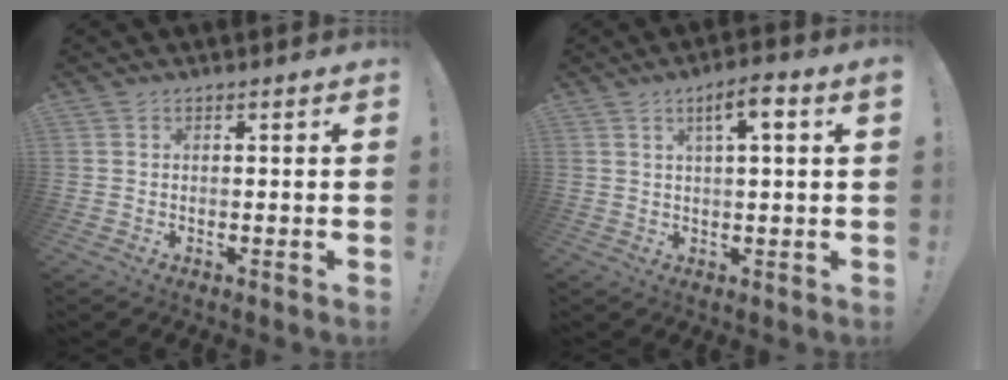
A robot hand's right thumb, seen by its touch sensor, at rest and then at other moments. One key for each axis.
{"total": 5.7, "fx": 2.4, "fy": 0.5, "fz": 5.2, "tx": -0.080, "ty": -0.005, "tz": 0.033}